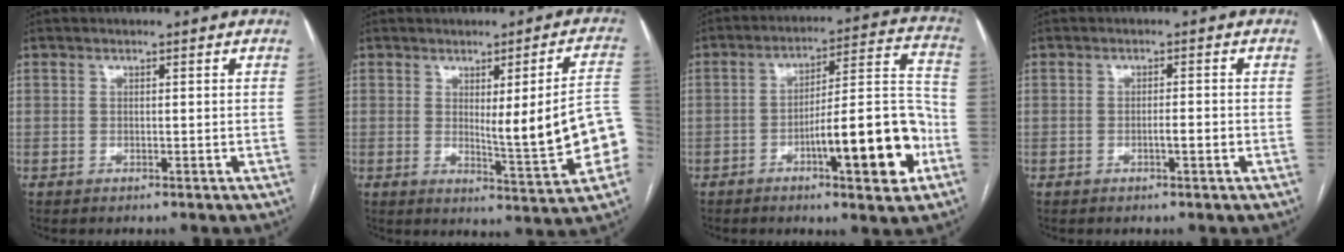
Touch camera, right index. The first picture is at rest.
{"total": 12.8, "force": [-1.3, 1.1, 12.6], "torque": [-0.144, 0.003, -0.014]}
{"total": 16.1, "force": [-6.0, 2.6, 14.7], "torque": [-0.214, 0.018, -0.085]}
{"total": 1.9, "force": [-0.7, 0.2, 1.7], "torque": [-0.030, 0.001, -0.012]}